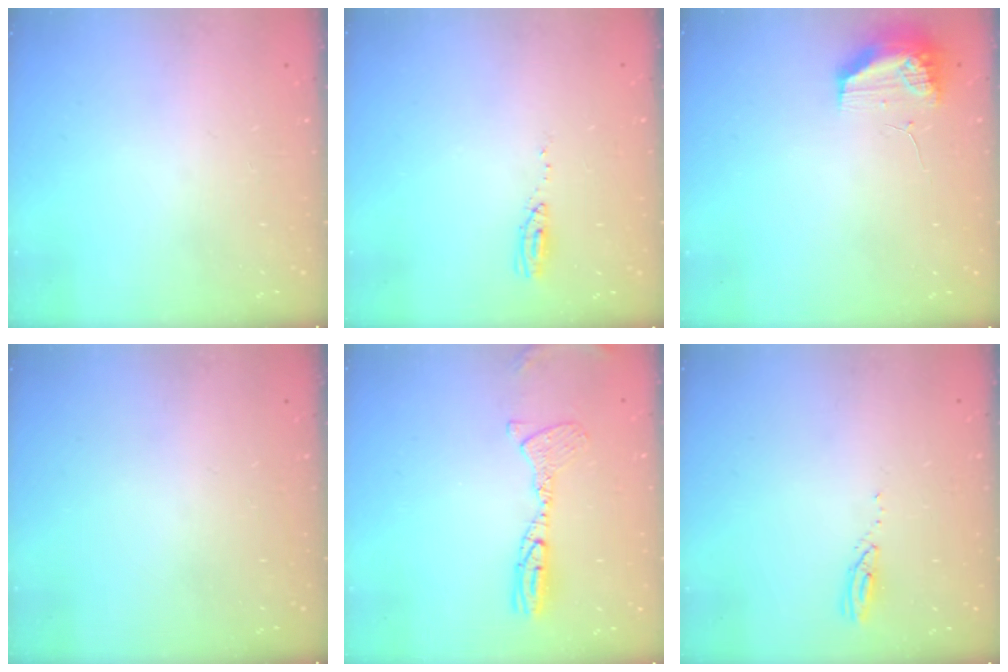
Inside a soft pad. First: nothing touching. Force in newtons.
{"total": 3.9, "press": 3.7, "slide": 1.2}
{"total": 9.7, "press": 9.6, "slide": 1.5}
{"total": 0.0}
{"total": 11.8, "press": 11.6, "slide": 2.1}
{"total": 3.0, "press": 3.0, "slide": 0.1}